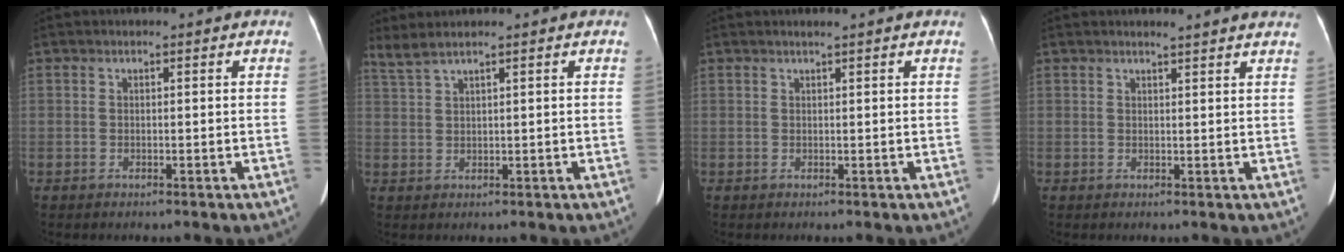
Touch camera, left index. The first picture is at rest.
{"total": 2.7, "force": [2.3, -0.4, 1.4], "torque": [-0.044, 0.019, 0.058]}
{"total": 1.0, "force": [0.9, -0.2, 0.5], "torque": [-0.010, 0.006, 0.018]}
{"total": 5.1, "force": [4.7, -0.2, 1.8], "torque": [-0.020, 0.008, 0.040]}